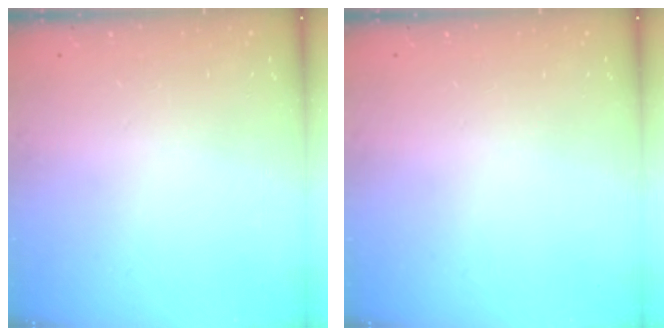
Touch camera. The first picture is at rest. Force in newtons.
{"total": 0.0}